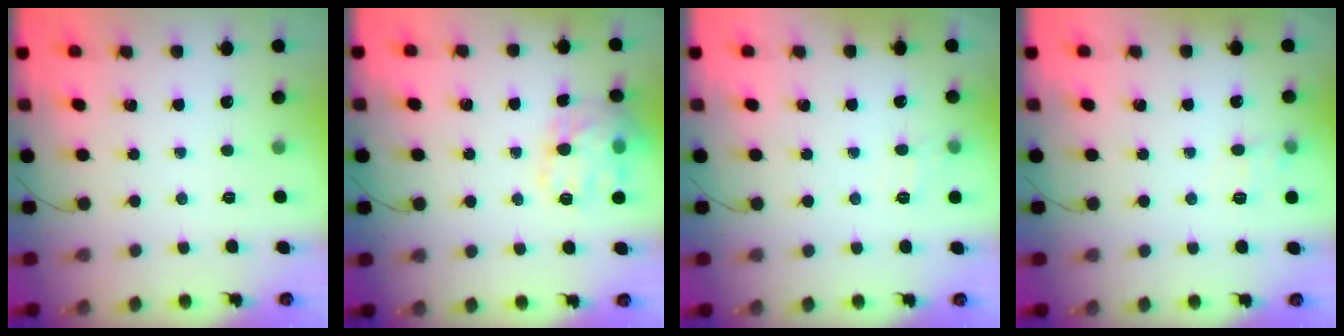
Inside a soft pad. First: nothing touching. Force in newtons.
{"total": 15.4, "press": 15.4, "slide": 0.9}
{"total": 7.1, "press": 6.9, "slide": 1.6}
{"total": 7.0, "press": 6.8, "slide": 1.7}